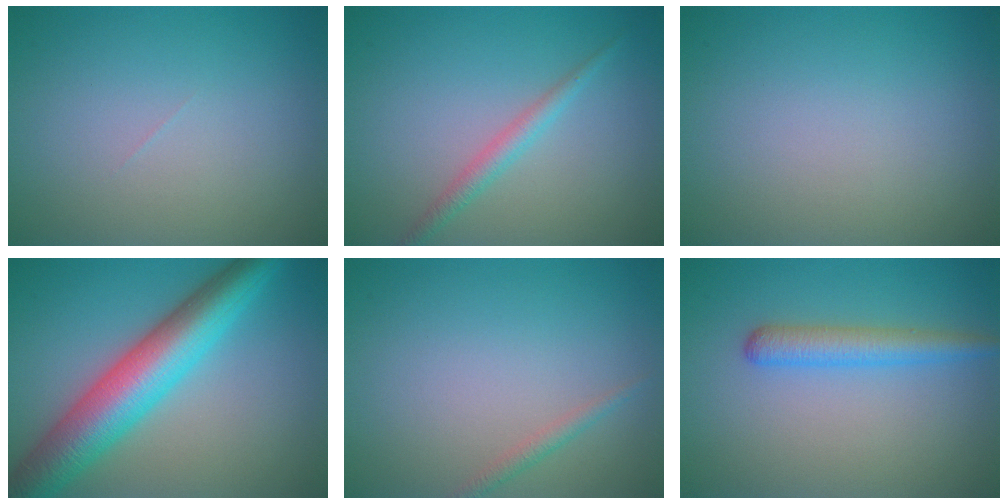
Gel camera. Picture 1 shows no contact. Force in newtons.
{"total": 1.8, "press": 1.8, "slide": 0.0}
{"total": 0.0}
{"total": 9.2, "press": 9.2, "slide": 0.3}
{"total": 1.0, "press": 1.0, "slide": 0.0}
{"total": 2.9, "press": 2.9, "slide": 0.1}